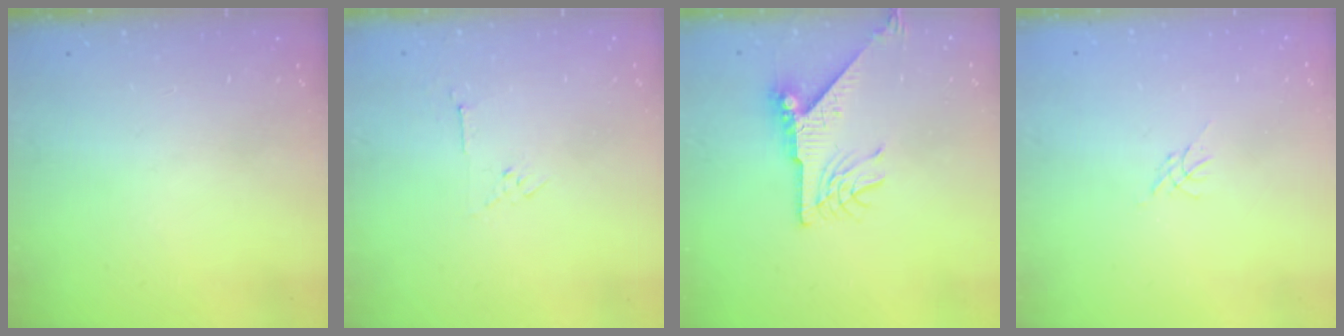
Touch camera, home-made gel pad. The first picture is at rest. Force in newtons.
{"total": 3.0, "press": 3.0, "slide": 0.7}
{"total": 11.2, "press": 11.2, "slide": 1.0}
{"total": 0.0}